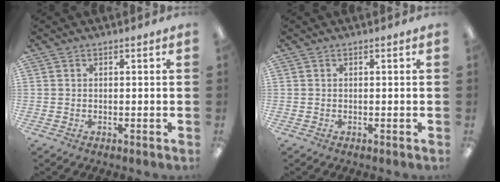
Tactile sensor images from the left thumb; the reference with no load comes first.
{"total": 0.0}